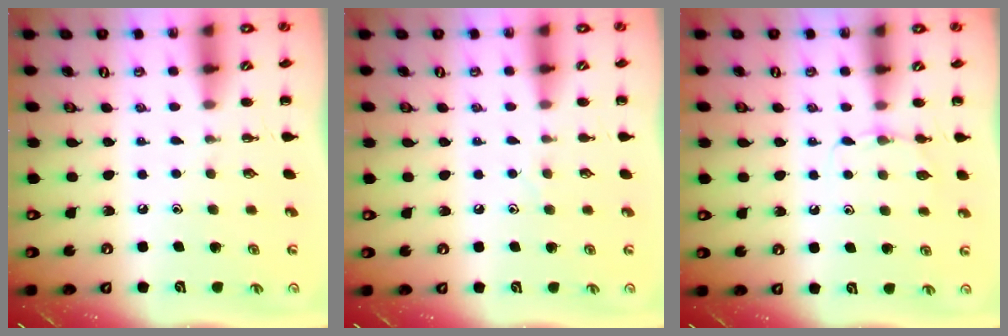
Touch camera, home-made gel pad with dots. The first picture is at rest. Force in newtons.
{"total": 4.0, "press": 3.9, "slide": 0.9}
{"total": 5.1, "press": 4.8, "slide": 1.5}